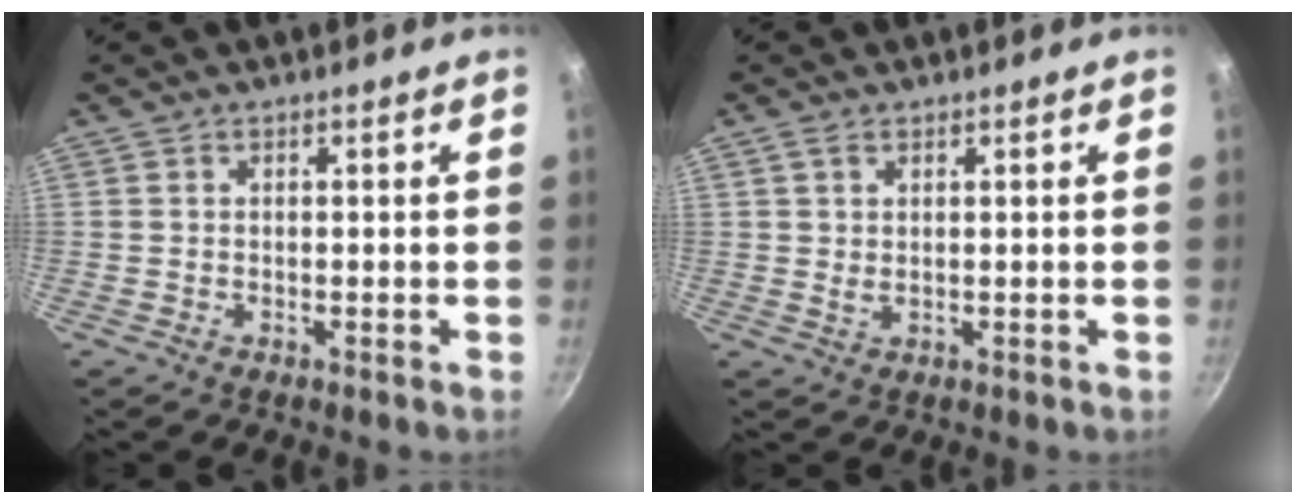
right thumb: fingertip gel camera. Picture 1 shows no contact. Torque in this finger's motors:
{"motor_torque": [-0.44, 0.57, -0.23, 0.20, 0.06]}